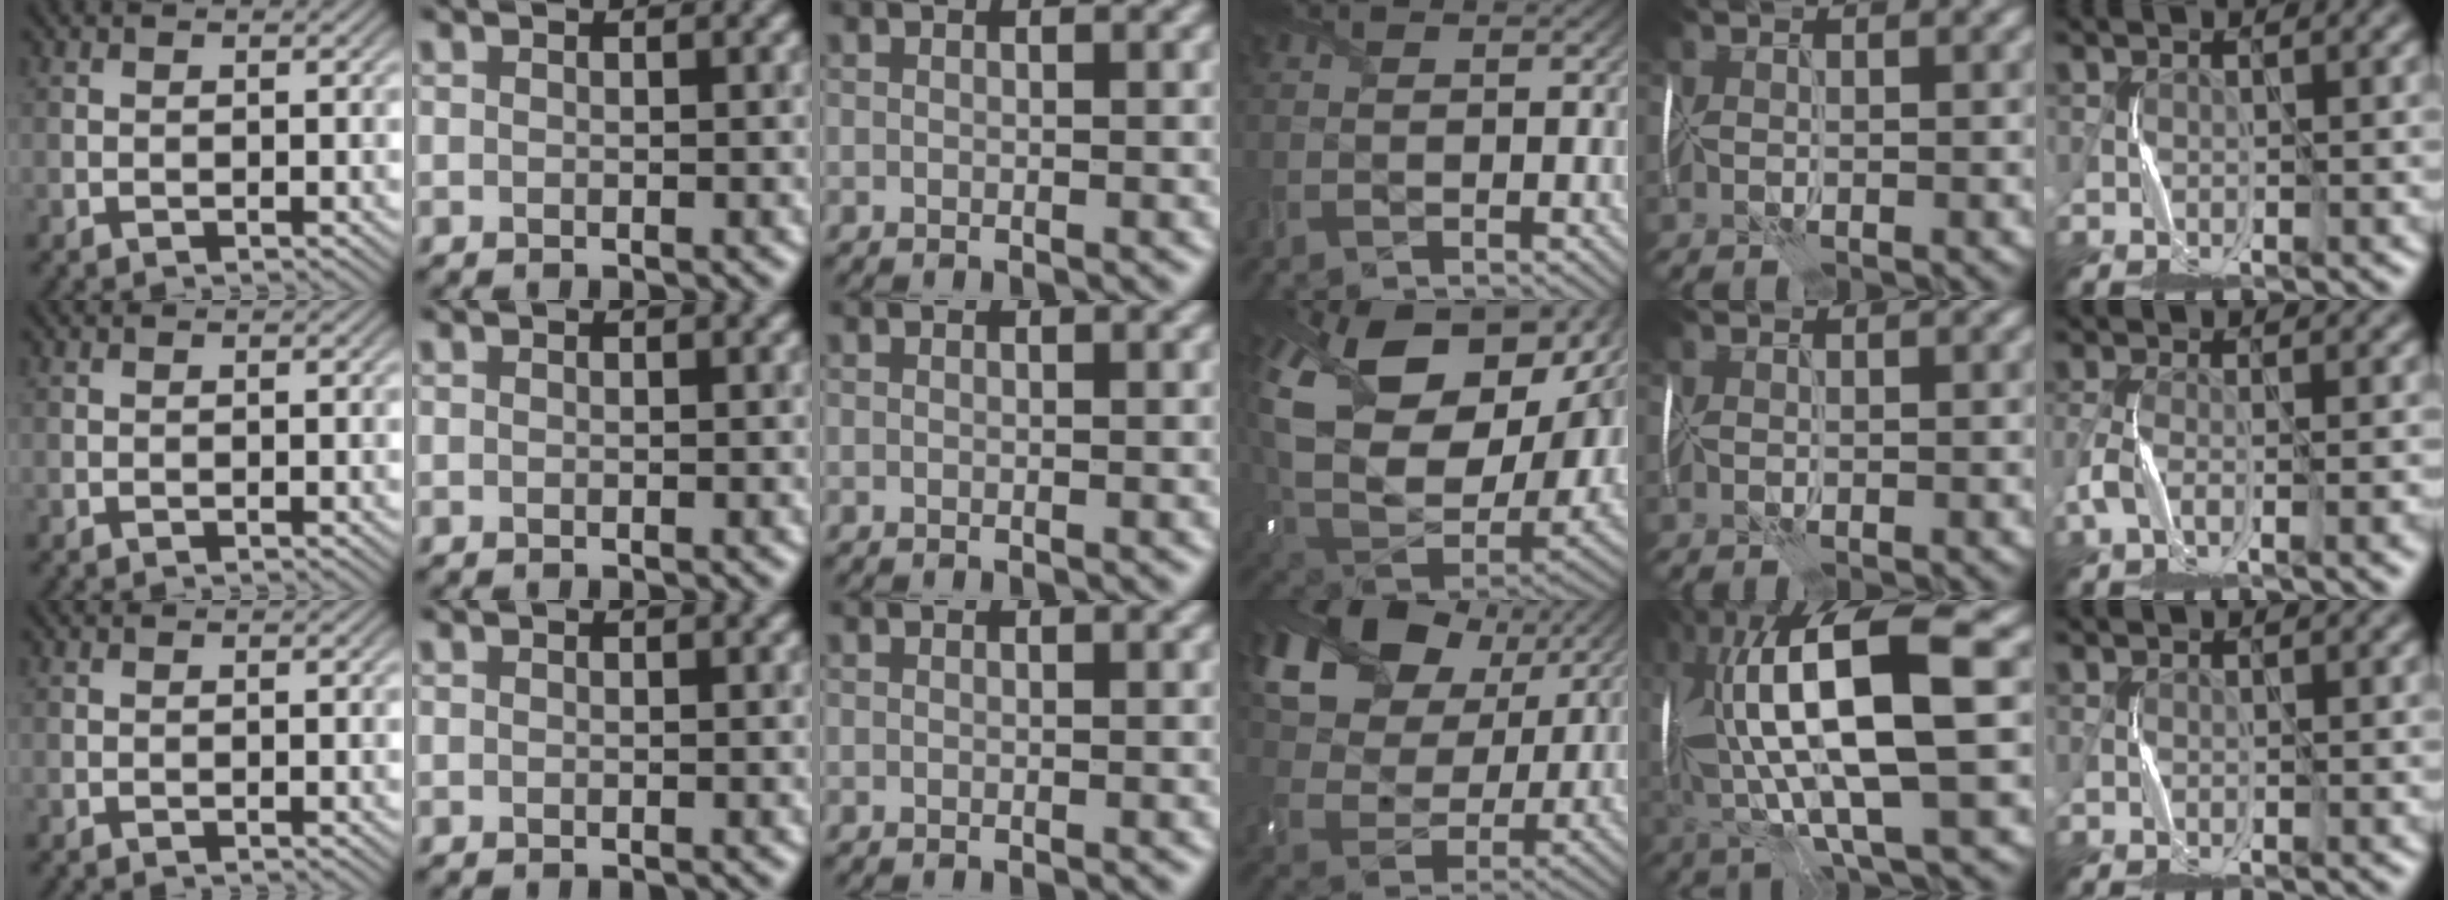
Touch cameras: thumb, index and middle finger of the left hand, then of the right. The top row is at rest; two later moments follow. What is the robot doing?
{"motion": "wrap", "object": "cellophane"}